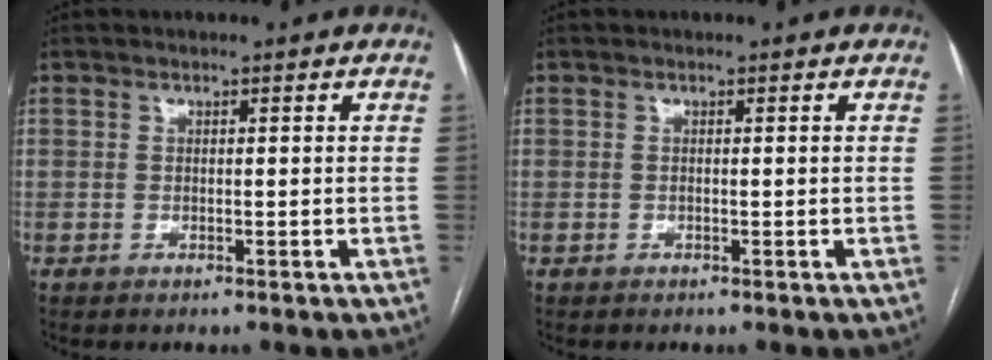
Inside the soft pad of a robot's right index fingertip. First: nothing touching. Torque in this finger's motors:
{"motor_torque": [-0.12, 0.09, 0.02, 0.01]}